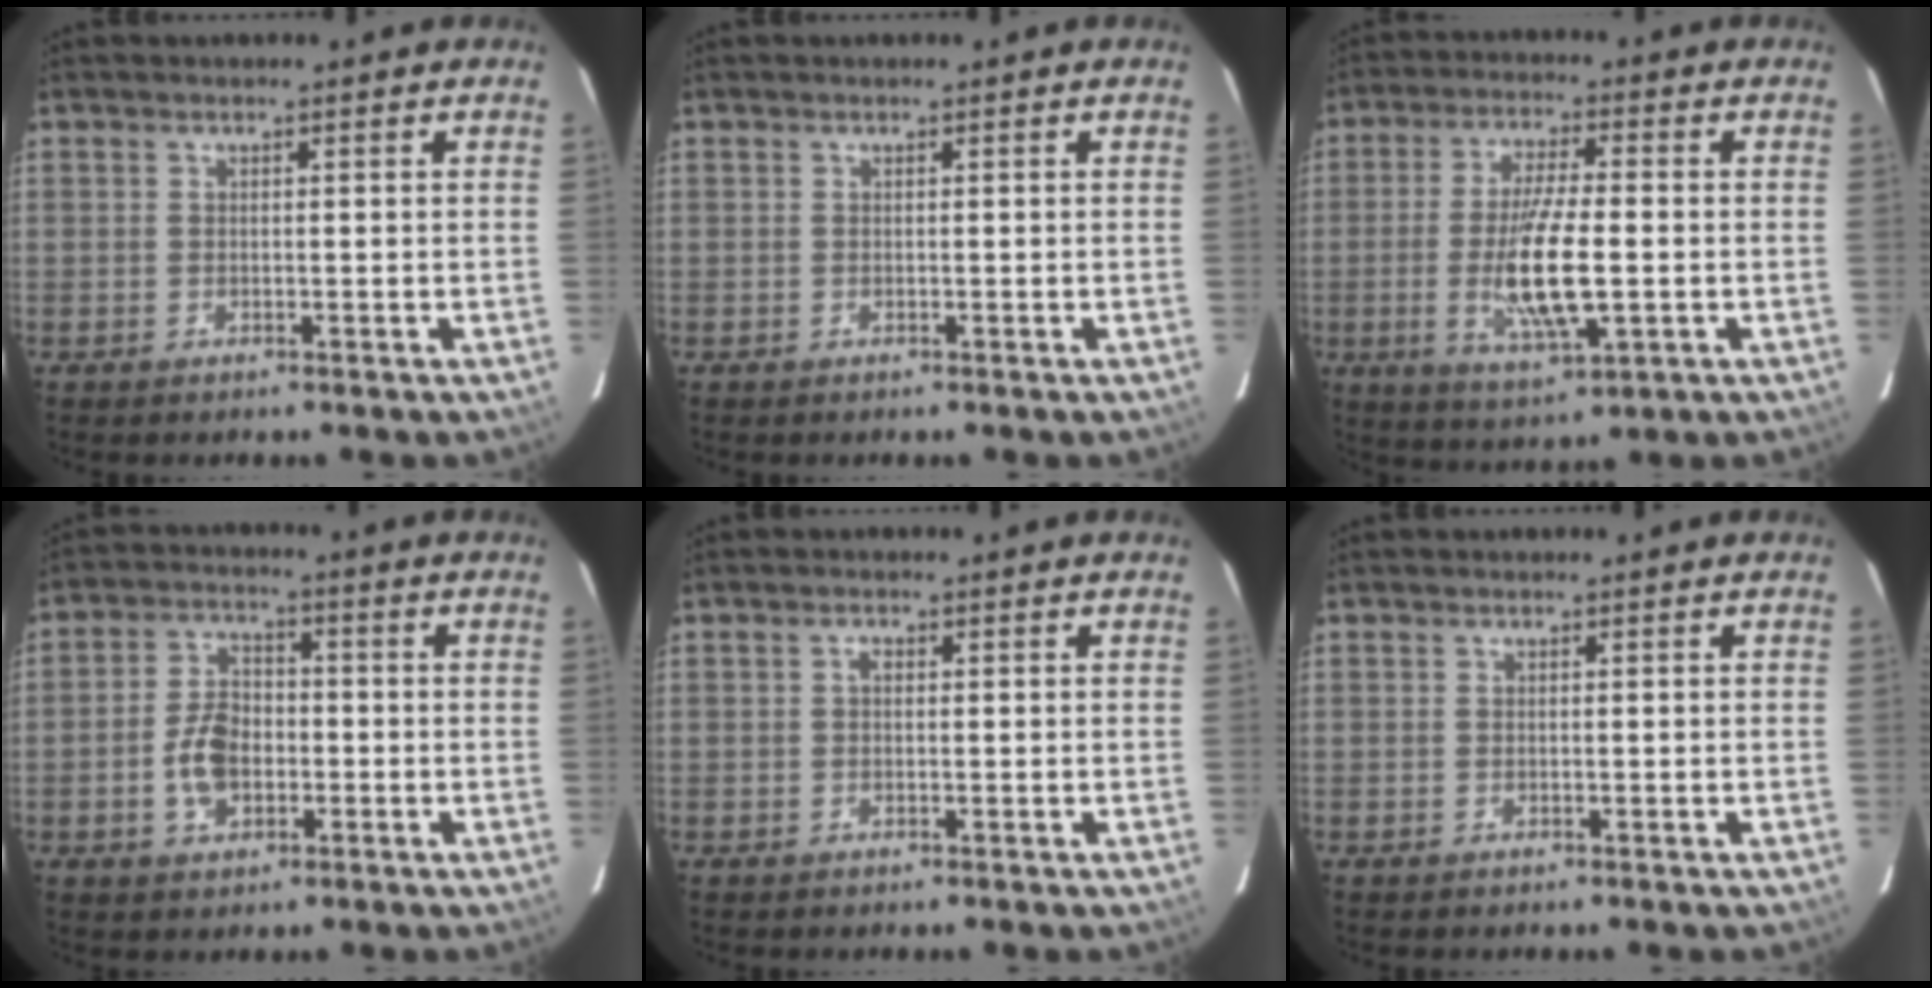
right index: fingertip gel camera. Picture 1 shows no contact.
{"total": 0.0}
{"total": 12.1, "force": [-2.0, 3.0, 11.5], "torque": [-0.224, -0.013, -0.035]}
{"total": 7.7, "force": [-2.0, 5.2, 5.3], "torque": [-0.104, 0.016, -0.028]}
{"total": 0.9, "force": [0.1, 0.7, 0.6], "torque": [-0.010, 0.006, -0.001]}
{"total": 0.0}